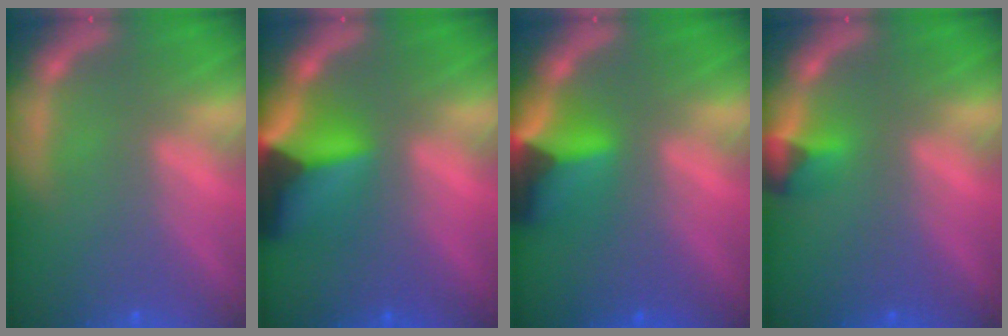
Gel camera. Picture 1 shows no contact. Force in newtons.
{"total": 8.4}
{"total": 5.9}
{"total": 1.9}